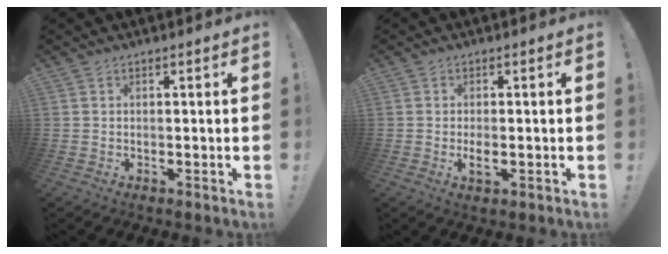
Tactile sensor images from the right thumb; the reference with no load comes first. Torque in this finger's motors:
{"motor_torque": [-0.04, 0.35, 0.49, -0.02, -0.04]}